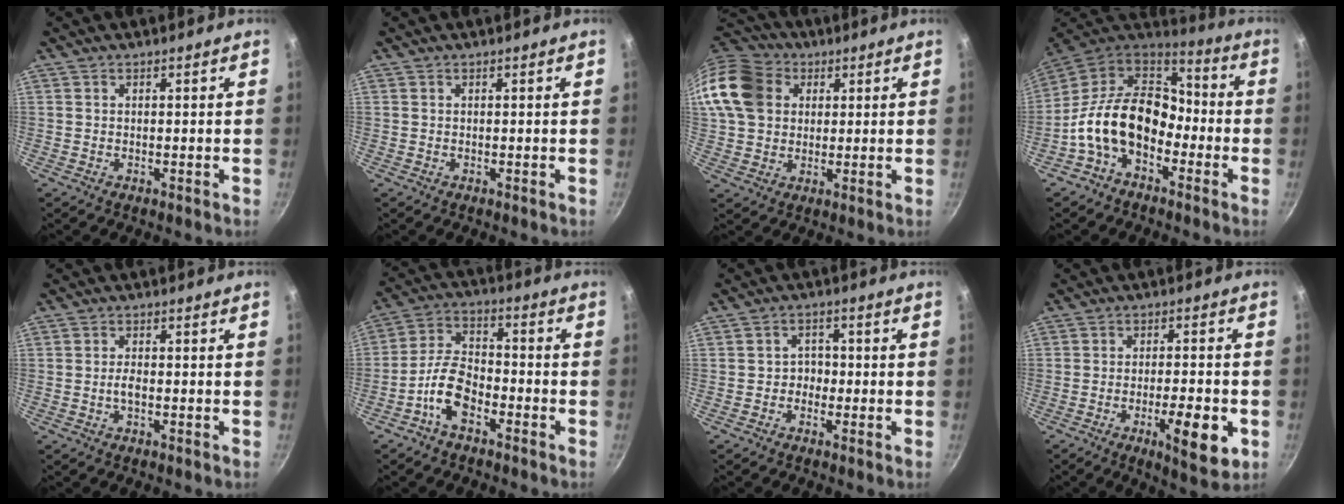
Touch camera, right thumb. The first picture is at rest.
{"total": 0.0}
{"total": 16.4, "force": [4.4, 13.3, 8.6], "torque": [-0.168, 0.020, 0.073]}
{"total": 17.4, "force": [-4.8, 11.8, 11.9], "torque": [-0.175, 0.060, -0.107]}
{"total": 1.9, "force": [-0.5, 0.8, 1.6], "torque": [-0.033, 0.009, -0.012]}
{"total": 9.2, "force": [-4.7, 4.8, 6.2], "torque": [-0.111, 0.044, -0.099]}
{"total": 2.9, "force": [-1.0, 2.4, 1.2], "torque": [0.007, 0.013, -0.020]}
{"total": 10.8, "force": [-3.7, 3.1, 9.6], "torque": [-0.128, 0.008, -0.050]}